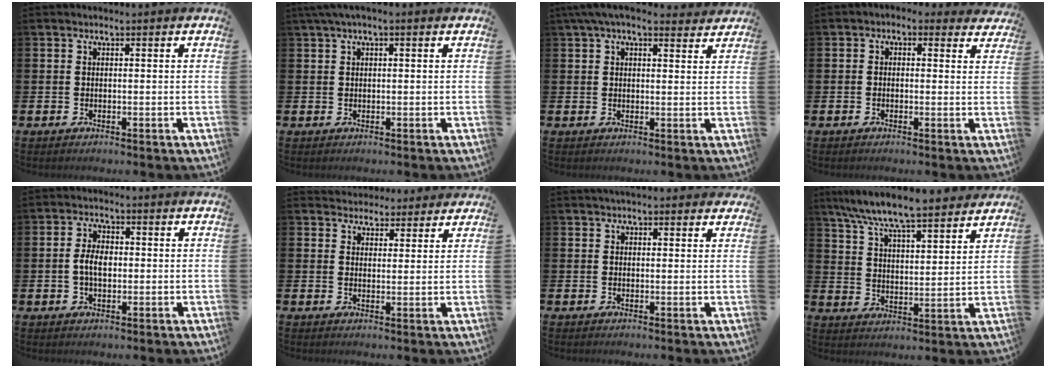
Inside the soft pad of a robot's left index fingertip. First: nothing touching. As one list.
[{"total": 1.7, "force": [0.7, 0.3, 1.5], "torque": [-0.031, 0.006, 0.013]}, {"total": 5.0, "force": [4.0, 1.5, 2.5], "torque": [-0.045, -0.011, 0.071]}, {"total": 0.7, "force": [0.3, 0.6, 0.3], "torque": [-0.010, 0.003, 0.002]}, {"total": 3.8, "force": [0.0, 2.2, 3.1], "torque": [-0.043, 0.003, -0.006]}, {"total": 3.7, "force": [3.4, 1.3, -0.3], "torque": [-0.003, -0.019, 0.061]}, {"total": 2.2, "force": [2.1, 0.5, 0.5], "torque": [0.001, -0.007, 0.036]}, {"total": 8.3, "force": [7.8, 0.5, 2.7], "torque": [-0.081, -0.051, 0.138]}]